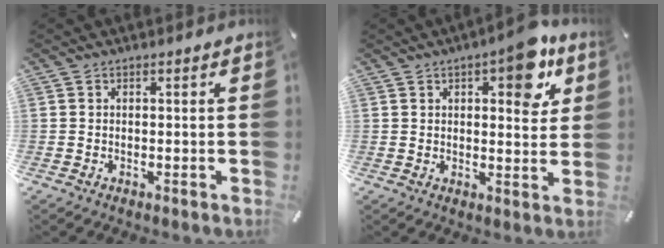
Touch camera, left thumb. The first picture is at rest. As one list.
[{"total": 10.4, "force": [5.2, 4.6, 7.8], "torque": [-0.085, -0.026, 0.081]}]